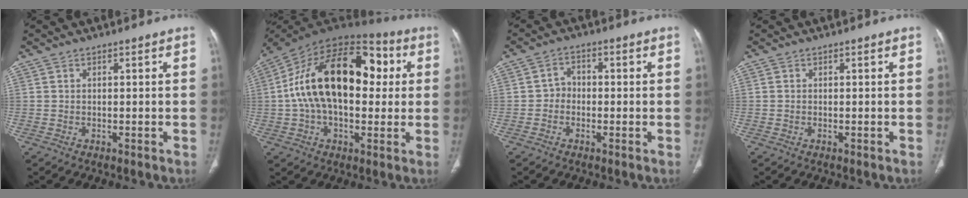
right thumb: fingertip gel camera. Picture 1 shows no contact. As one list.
[{"total": 24.8, "force": [3.2, 14.5, 19.9], "torque": [-0.333, 0.042, 0.043]}, {"total": 3.1, "force": [-0.8, 2.7, 1.4], "torque": [-0.008, 0.015, -0.023]}, {"total": 0.0}]